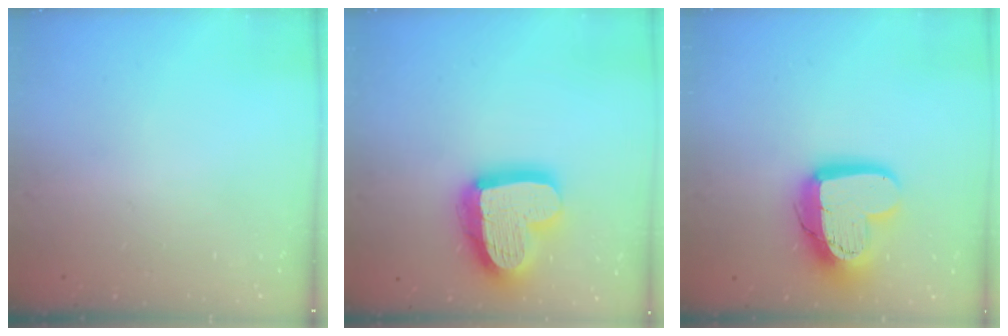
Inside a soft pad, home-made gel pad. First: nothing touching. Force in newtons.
{"total": 21.5, "press": 21.4, "slide": 2.1}
{"total": 16.5, "press": 16.5, "slide": 1.4}